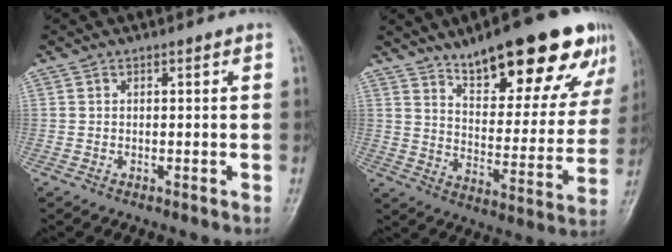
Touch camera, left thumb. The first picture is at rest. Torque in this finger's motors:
{"motor_torque": [0.80, 0.41, 1.64, -1.13, 0.19]}